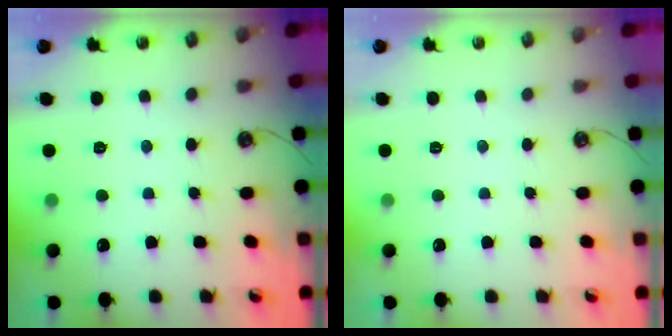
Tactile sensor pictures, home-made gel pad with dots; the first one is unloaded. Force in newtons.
{"total": 0.0}